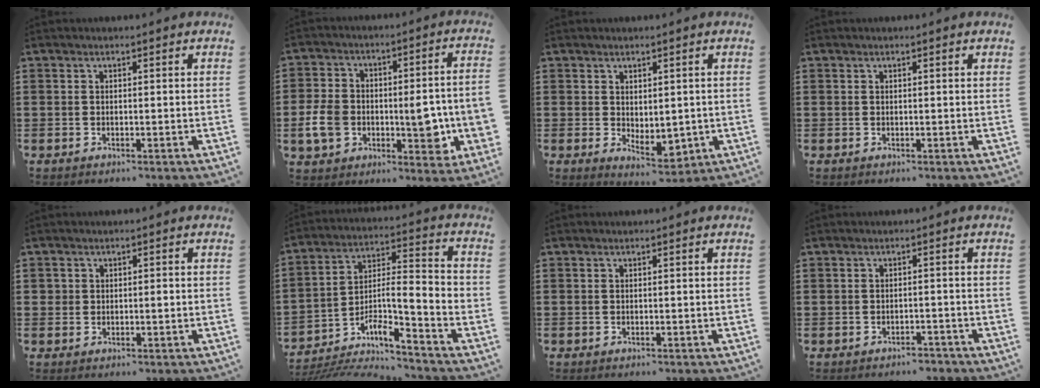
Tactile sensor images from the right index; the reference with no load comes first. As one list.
[{"total": 9.6, "force": [-2.0, 5.8, 7.4], "torque": [-0.132, 0.006, -0.035]}, {"total": 2.5, "force": [0.9, 1.9, 1.4], "torque": [-0.024, 0.003, 0.017]}, {"total": 0.0}, {"total": 1.1, "force": [0.1, 0.9, 0.7], "torque": [-0.016, 0.004, 0.002]}, {"total": 7.0, "force": [-5.3, 0.5, 4.6], "torque": [-0.091, -0.027, -0.109]}, {"total": 0.0}, {"total": 1.9, "force": [-1.8, 0.4, -0.1], "torque": [-0.005, 0.003, -0.041]}]